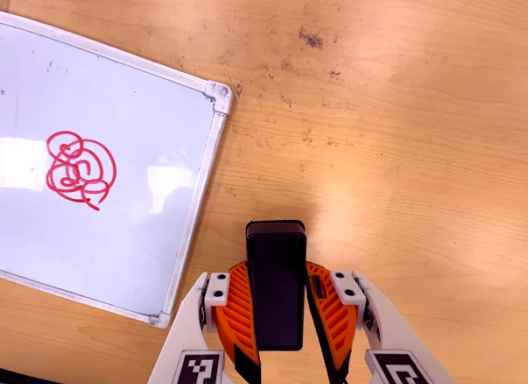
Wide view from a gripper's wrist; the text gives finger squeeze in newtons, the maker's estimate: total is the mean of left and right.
{"total": 8.2, "left": 7.1, "right": 9.3}